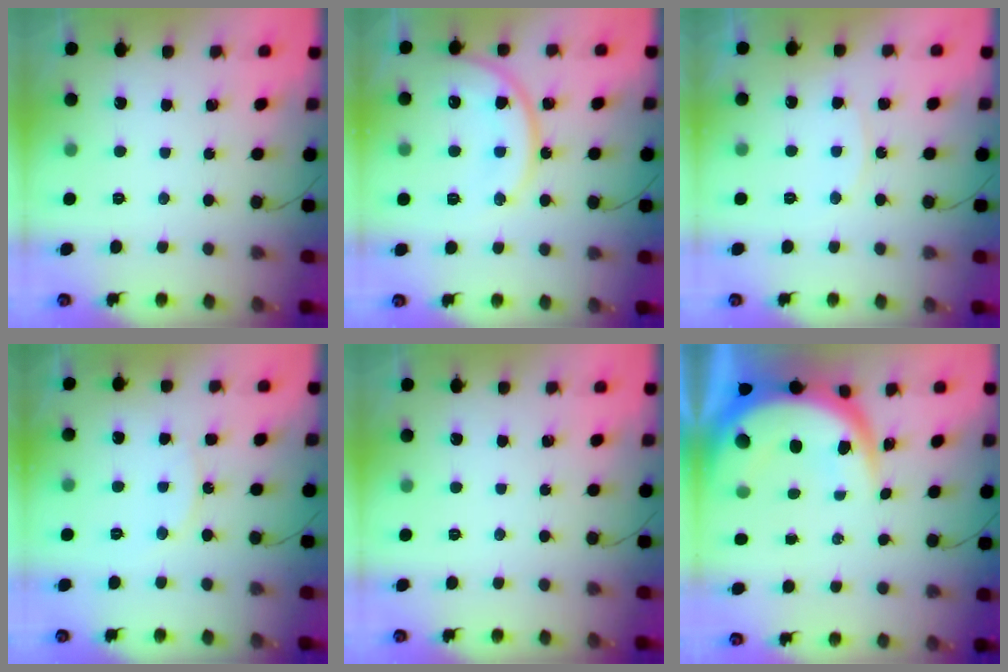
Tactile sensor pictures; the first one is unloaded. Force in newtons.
{"total": 13.5, "press": 13.5, "slide": 1.2}
{"total": 6.6, "press": 6.6, "slide": 0.5}
{"total": 8.9, "press": 8.9, "slide": 0.5}
{"total": 0.0}
{"total": 12.1, "press": 12.0, "slide": 1.2}